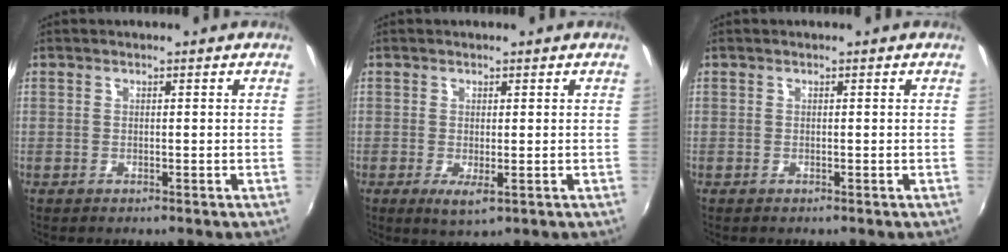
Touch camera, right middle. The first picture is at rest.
{"total": 2.8, "force": [-0.5, 0.7, 2.6], "torque": [-0.047, -0.011, -0.005]}
{"total": 0.0}